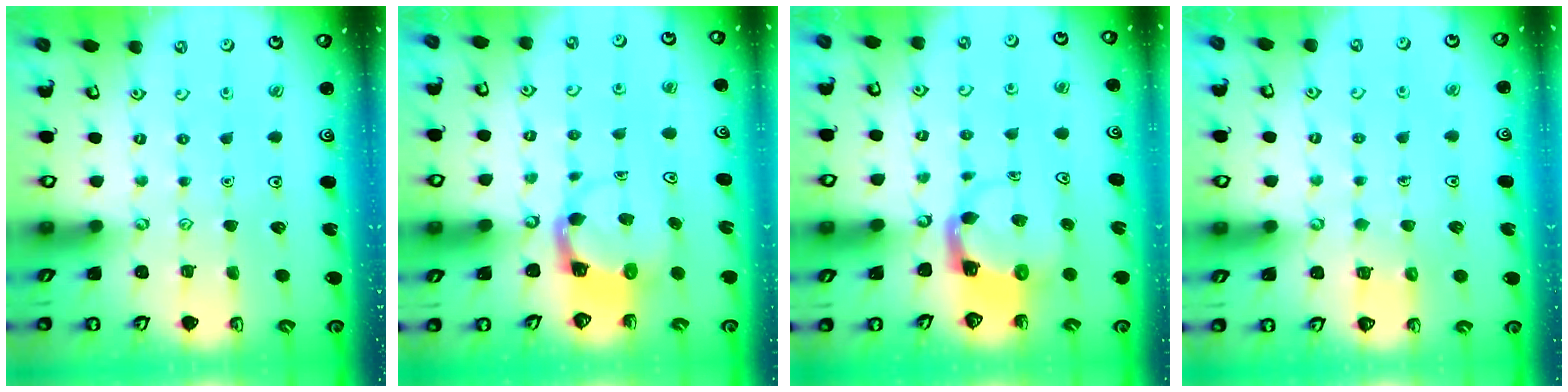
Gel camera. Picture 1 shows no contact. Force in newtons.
{"total": 3.9, "press": 3.9, "slide": 0.4}
{"total": 3.8, "press": 3.7, "slide": 0.7}
{"total": 3.8, "press": 3.8, "slide": 0.4}